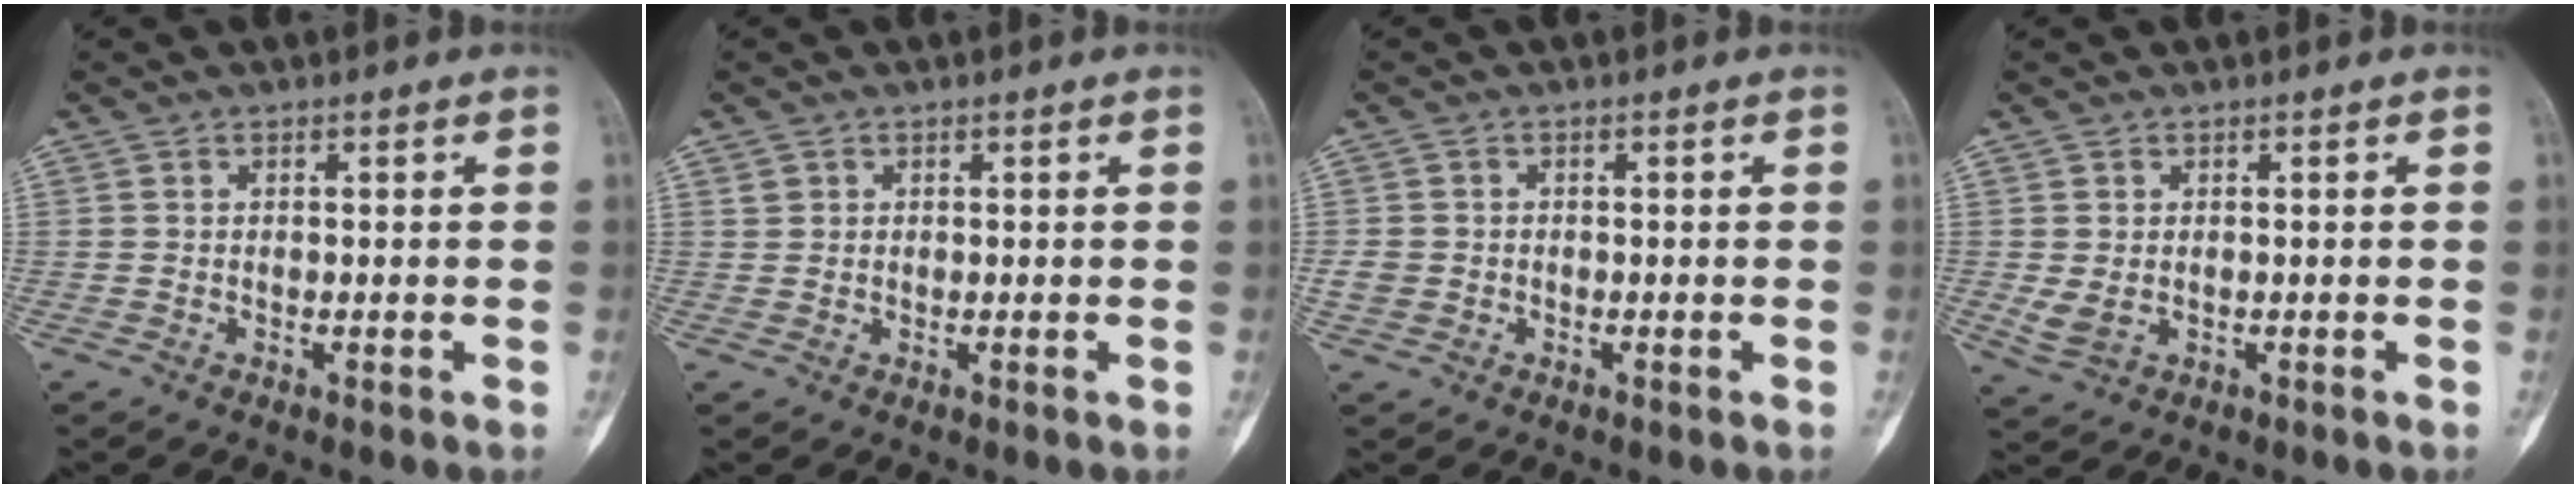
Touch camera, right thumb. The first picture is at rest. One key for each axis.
{"total": 1.2, "fx": 0.6, "fy": 0.9, "fz": 0.3, "tx": 0.008, "ty": -0.001, "tz": 0.010}
{"total": 2.2, "fx": -0.4, "fy": 2.0, "fz": 0.9, "tx": -0.015, "ty": 0.006, "tz": -0.006}
{"total": 2.9, "fx": 0.0, "fy": 2.1, "fz": 2.1, "tx": -0.046, "ty": -0.004, "tz": 0.010}